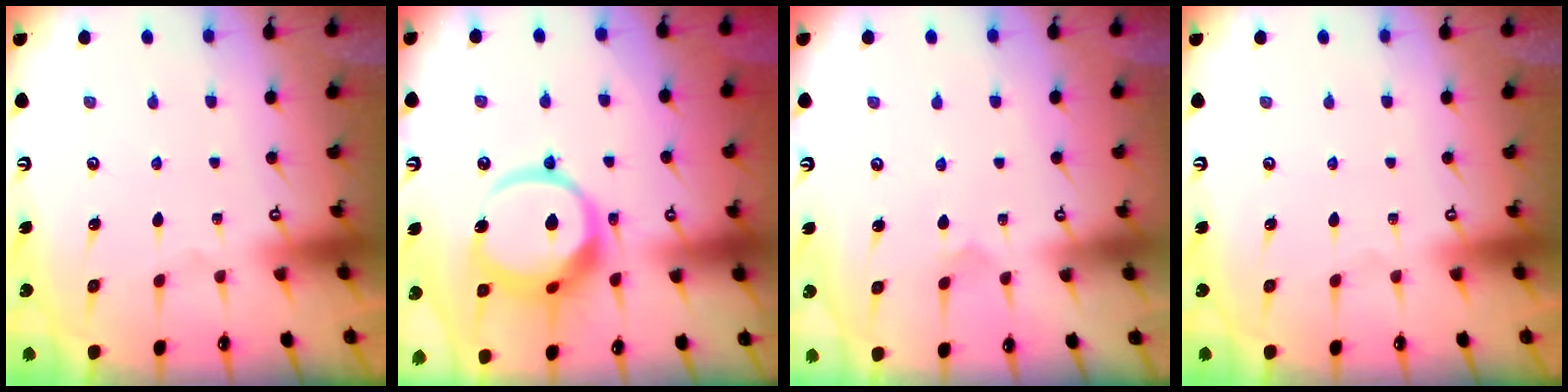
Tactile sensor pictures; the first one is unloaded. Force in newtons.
{"total": 16.7, "press": 16.6, "slide": 2.1}
{"total": 3.6, "press": 3.6, "slide": 0.4}
{"total": 0.0}